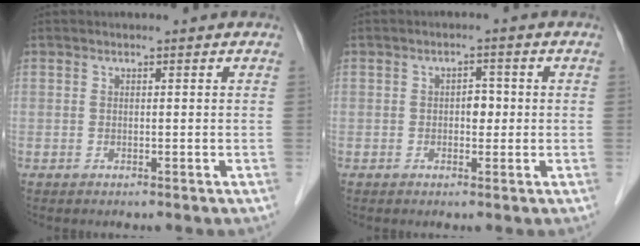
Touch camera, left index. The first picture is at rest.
{"total": 2.2, "force": [-0.5, 1.4, 1.7], "torque": [-0.020, 0.000, -0.009]}